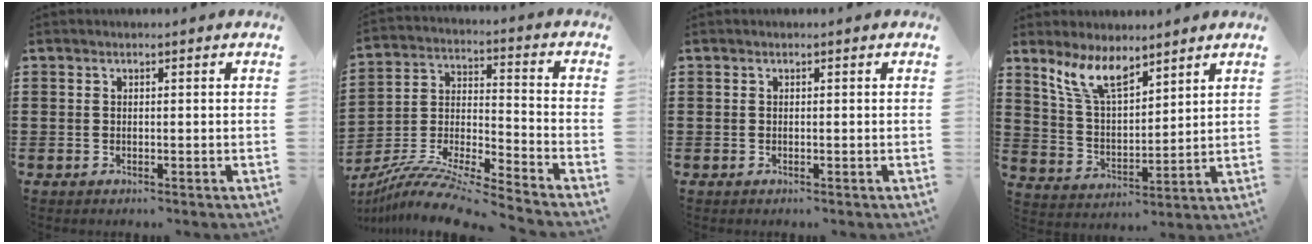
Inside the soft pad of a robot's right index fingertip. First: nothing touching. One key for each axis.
{"total": 9.9, "fx": -9.0, "fy": 0.1, "fz": 4.0, "tx": -0.080, "ty": 0.000, "tz": -0.184}
{"total": 0.0}
{"total": 8.4, "fx": 6.4, "fy": 2.7, "fz": 4.8, "tx": -0.113, "ty": -0.015, "tz": 0.119}